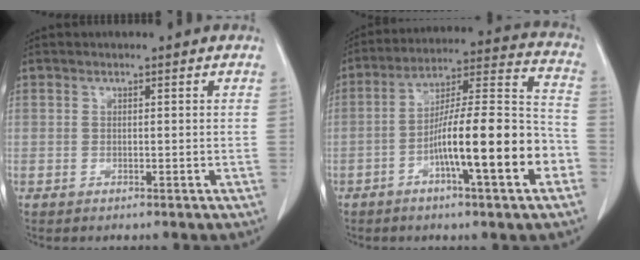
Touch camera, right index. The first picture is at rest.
{"total": 16.8, "force": [-6.0, 1.5, 15.6], "torque": [-0.250, 0.011, -0.097]}